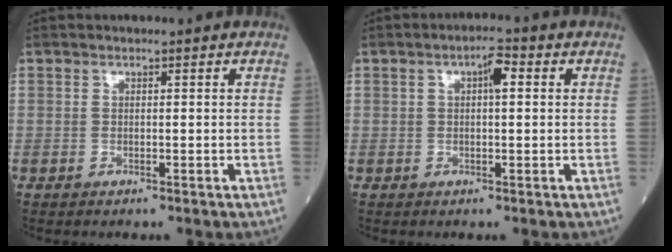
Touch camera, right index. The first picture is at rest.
{"total": 3.3, "force": [0.8, 0.9, 3.1], "torque": [-0.050, 0.014, 0.010]}